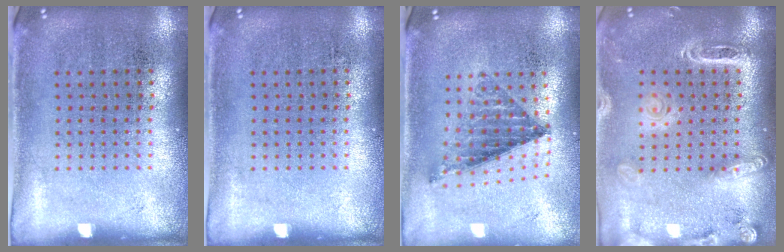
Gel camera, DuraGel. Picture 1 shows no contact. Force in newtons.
{"total": 0.0}
{"total": 0.9, "press": 0.9, "slide": 0.0}
{"total": 1.9, "press": 1.8, "slide": 0.7}